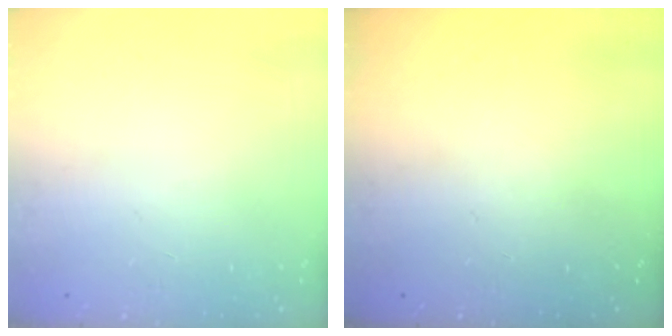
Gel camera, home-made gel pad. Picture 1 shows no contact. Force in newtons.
{"total": 0.0}